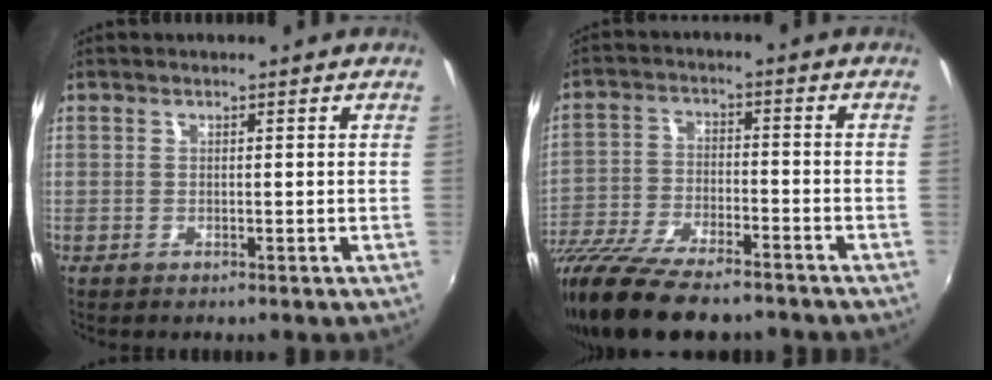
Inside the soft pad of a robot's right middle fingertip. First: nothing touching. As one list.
[{"total": 18.3, "force": [-14.6, 5.2, 9.8], "torque": [-0.205, -0.040, -0.250]}]